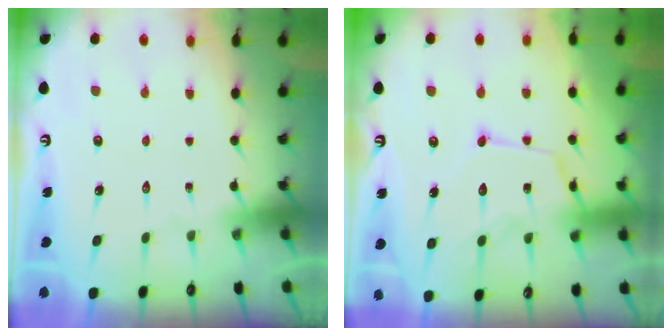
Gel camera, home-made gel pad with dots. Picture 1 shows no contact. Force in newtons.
{"total": 12.1, "press": 12.1, "slide": 1.0}